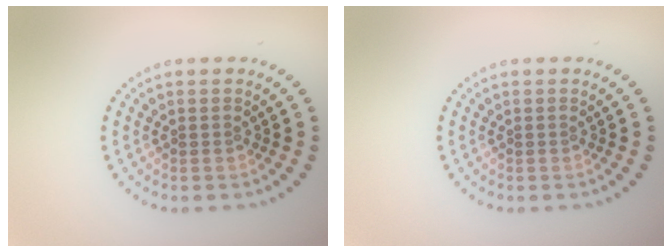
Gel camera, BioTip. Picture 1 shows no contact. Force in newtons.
{"total": 0.0}